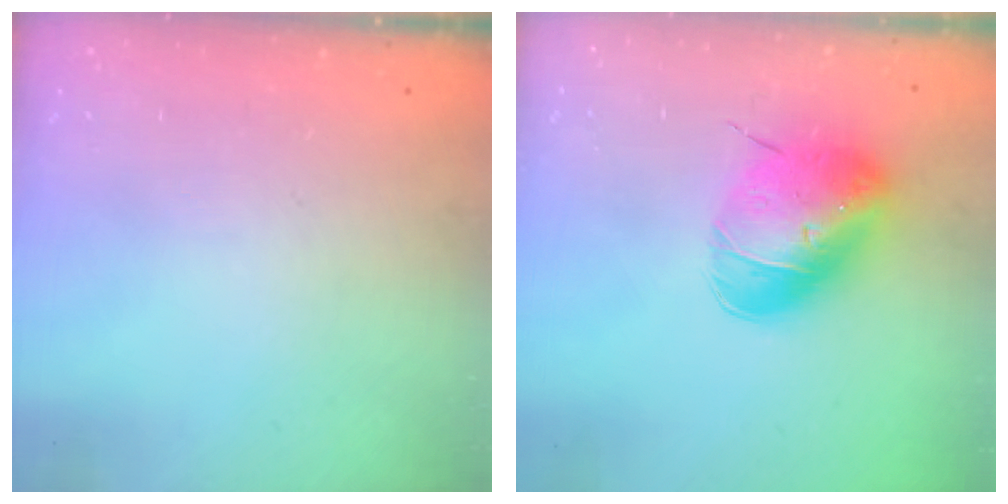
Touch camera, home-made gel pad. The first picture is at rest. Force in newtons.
{"total": 10.9, "press": 10.7, "slide": 1.9}